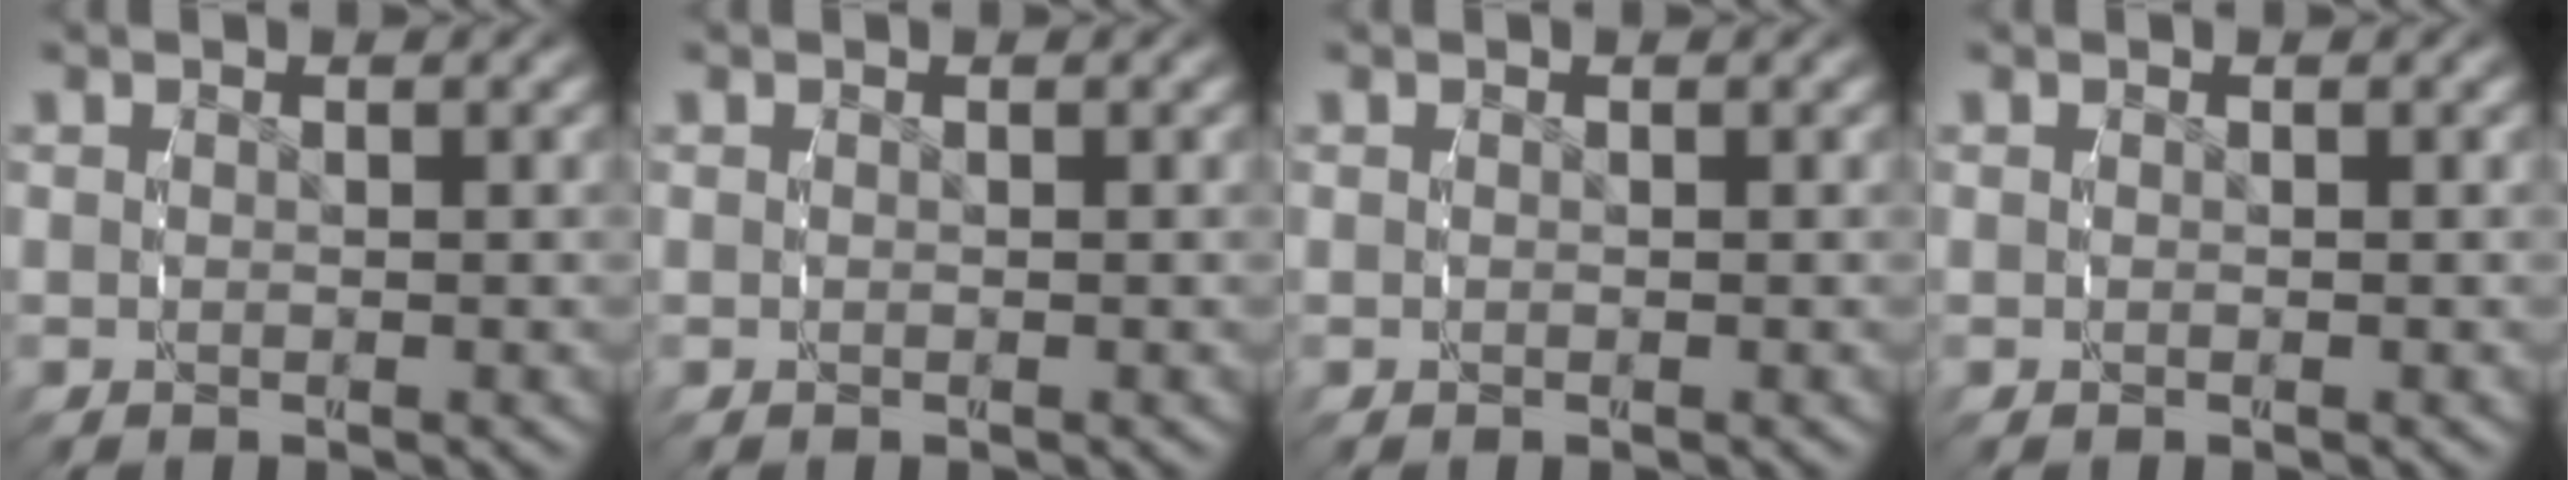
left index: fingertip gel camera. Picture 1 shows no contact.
{"total": 0.0}
{"total": 0.0}
{"total": 0.0}